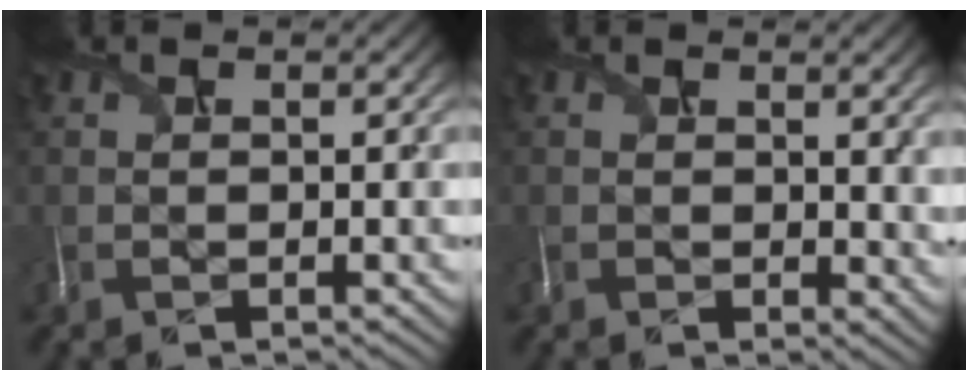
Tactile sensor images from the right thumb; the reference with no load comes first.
{"total": 2.3, "force": [0.5, 0.9, 2.1], "torque": [-0.025, 0.001, 0.012]}